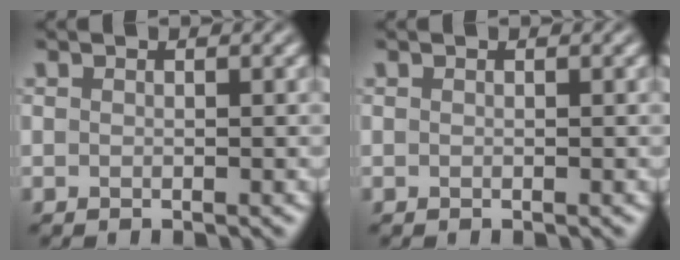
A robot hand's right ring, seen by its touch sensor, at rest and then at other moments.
{"total": 0.0}